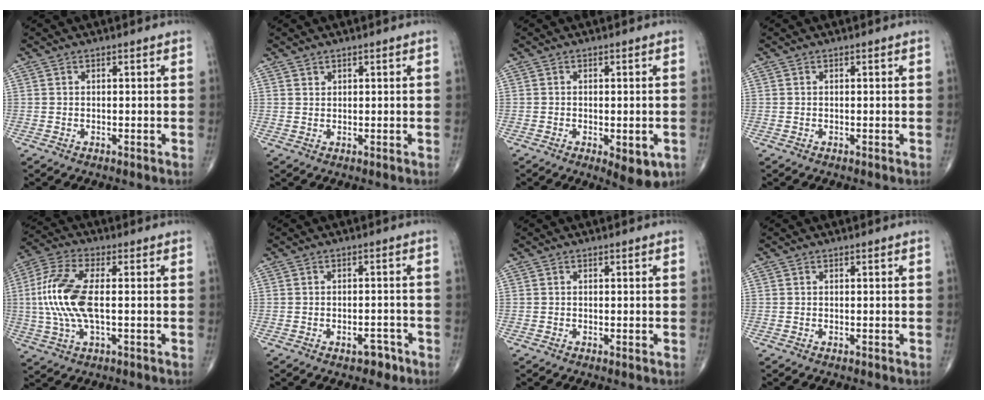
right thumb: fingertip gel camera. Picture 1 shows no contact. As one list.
[{"total": 0.8, "force": [0.6, 0.4, 0.0], "torque": [0.010, -0.004, 0.008]}, {"total": 5.9, "force": [-2.0, 2.5, 5.0], "torque": [-0.058, -0.005, -0.020]}, {"total": 0.0}, {"total": 13.2, "force": [0.0, 5.4, 12.0], "torque": [-0.282, 0.011, -0.002]}, {"total": 3.2, "force": [-2.0, 1.7, 1.9], "torque": [-0.015, 0.017, -0.022]}, {"total": 0.0}, {"total": 0.0}]